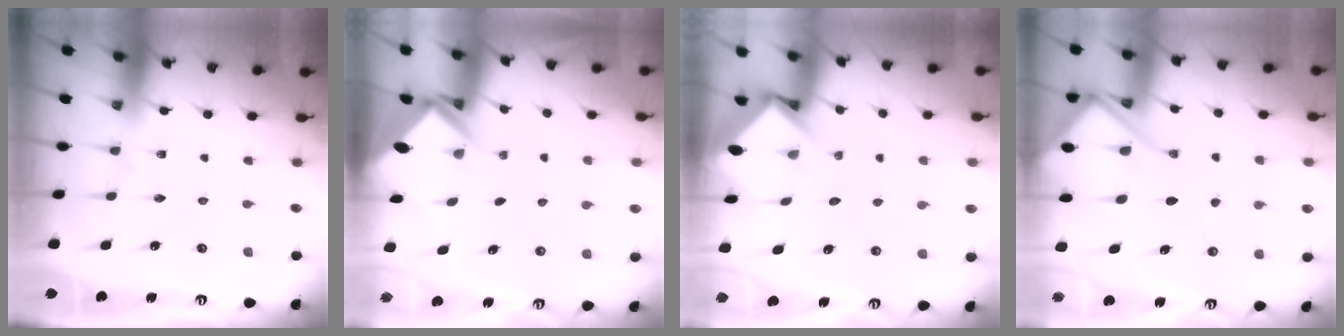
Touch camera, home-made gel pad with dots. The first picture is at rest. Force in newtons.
{"total": 2.8, "press": 2.8, "slide": 0.1}
{"total": 3.8, "press": 3.8, "slide": 0.2}
{"total": 12.5, "press": 12.4, "slide": 1.3}